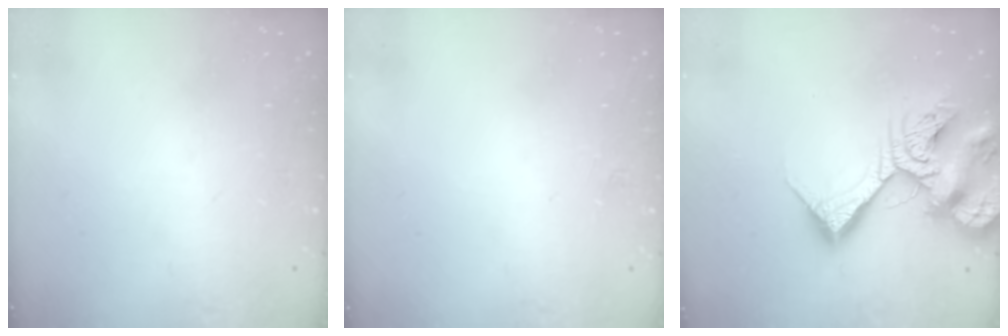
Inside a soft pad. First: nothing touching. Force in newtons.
{"total": 1.9, "press": 1.9, "slide": 0.3}
{"total": 14.4, "press": 14.3, "slide": 1.6}